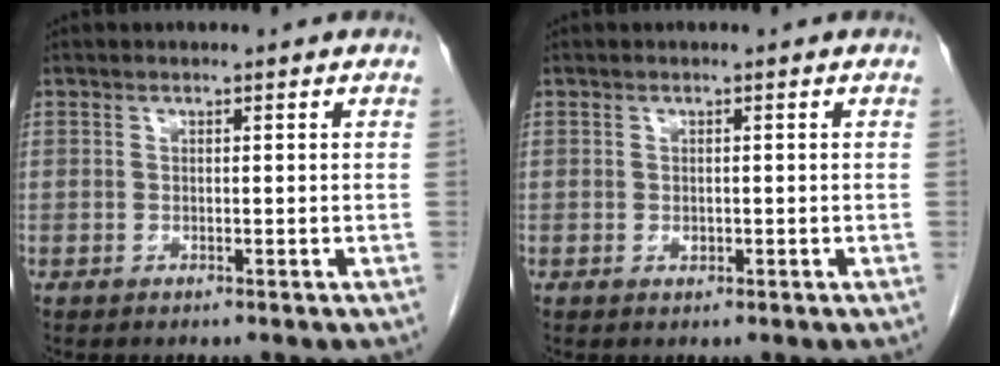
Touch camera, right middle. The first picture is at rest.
{"total": 0.7, "force": [-0.1, 0.5, 0.5], "torque": [-0.006, 0.001, 0.000]}